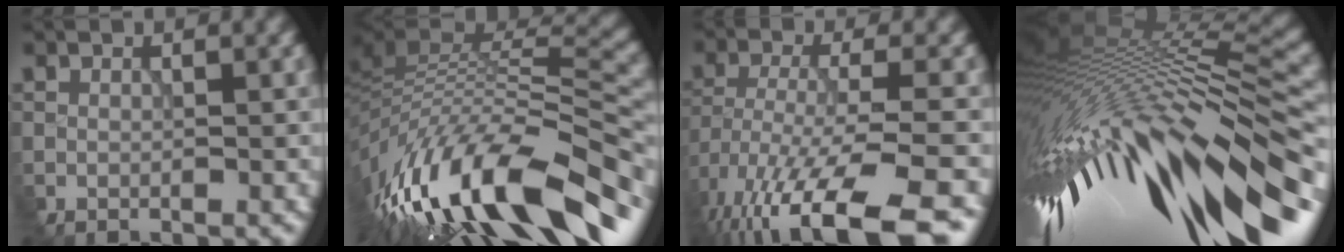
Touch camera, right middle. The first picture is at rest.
{"total": 15.4, "force": [-6.7, 5.5, 12.7], "torque": [-0.245, 0.013, -0.105]}
{"total": 12.6, "force": [-8.6, 3.9, 8.3], "torque": [-0.184, -0.030, -0.117]}
{"total": 18.0, "force": [-3.6, 5.3, 16.8], "torque": [-0.314, -0.029, -0.044]}